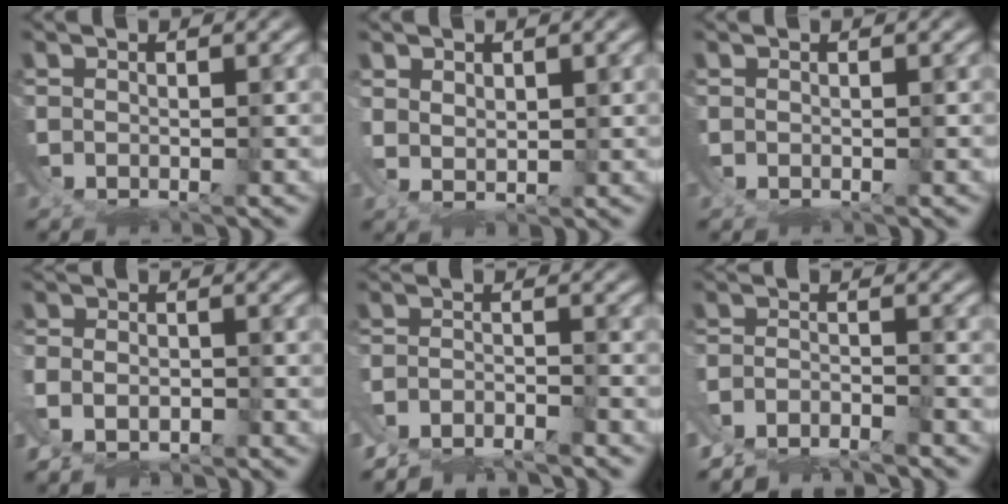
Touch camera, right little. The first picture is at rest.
{"total": 2.3, "force": [1.7, 0.6, 1.5], "torque": [-0.035, -0.012, 0.043]}
{"total": 0.0}
{"total": 3.1, "force": [-1.4, 1.7, 2.2], "torque": [-0.051, -0.021, -0.012]}
{"total": 4.4, "force": [-3.9, 1.5, 1.6], "torque": [-0.020, -0.002, -0.067]}
{"total": 4.9, "force": [-4.1, 1.9, 1.8], "torque": [-0.025, -0.003, -0.070]}